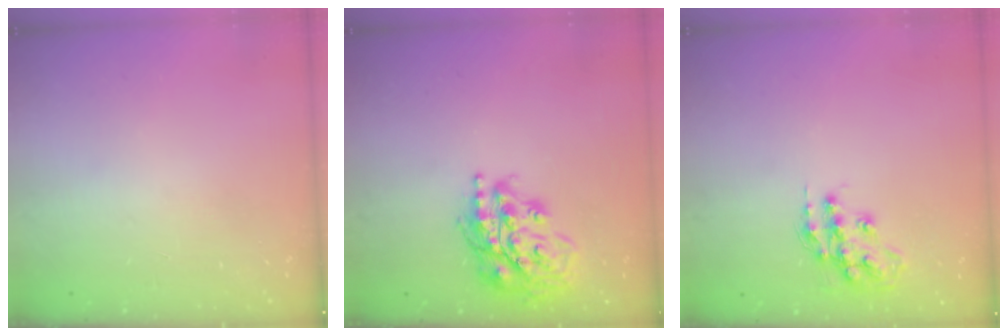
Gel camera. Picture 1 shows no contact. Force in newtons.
{"total": 18.3, "press": 18.1, "slide": 2.6}
{"total": 13.3, "press": 13.3, "slide": 0.8}